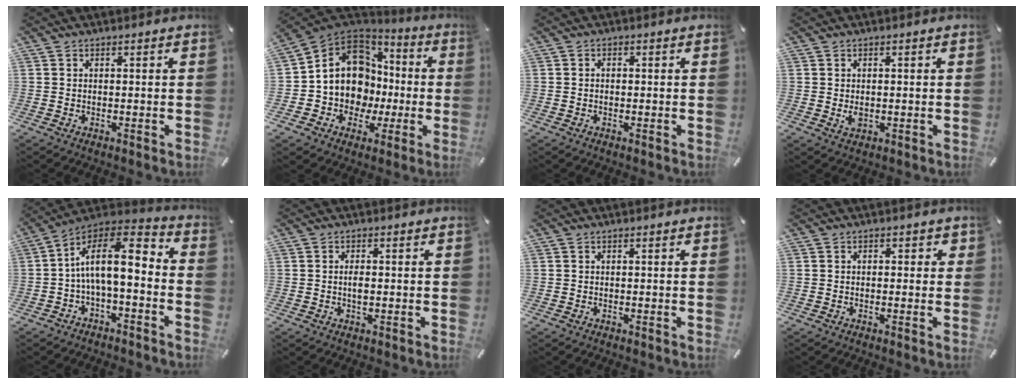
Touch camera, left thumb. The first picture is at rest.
{"total": 13.3, "force": [0.9, 12.2, 5.3], "torque": [-0.113, -0.015, 0.033]}
{"total": 0.8, "force": [-0.2, 0.6, 0.5], "torque": [-0.010, 0.002, -0.005]}
{"total": 1.9, "force": [-0.2, 1.4, 1.3], "torque": [-0.032, 0.000, -0.005]}
{"total": 13.5, "force": [-0.2, 6.4, 11.9], "torque": [-0.206, -0.005, -0.005]}
{"total": 1.9, "force": [-0.1, 0.8, 1.7], "torque": [-0.040, -0.002, -0.005]}
{"total": 0.0}
{"total": 1.0, "force": [-0.3, 0.8, 0.6], "torque": [-0.004, 0.003, -0.009]}